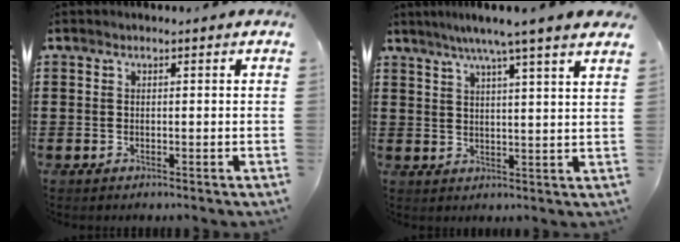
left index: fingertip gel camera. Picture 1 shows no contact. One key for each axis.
{"total": 5.9, "fx": 4.7, "fy": -1.0, "fz": 3.5, "tx": -0.082, "ty": -0.015, "tz": 0.078}